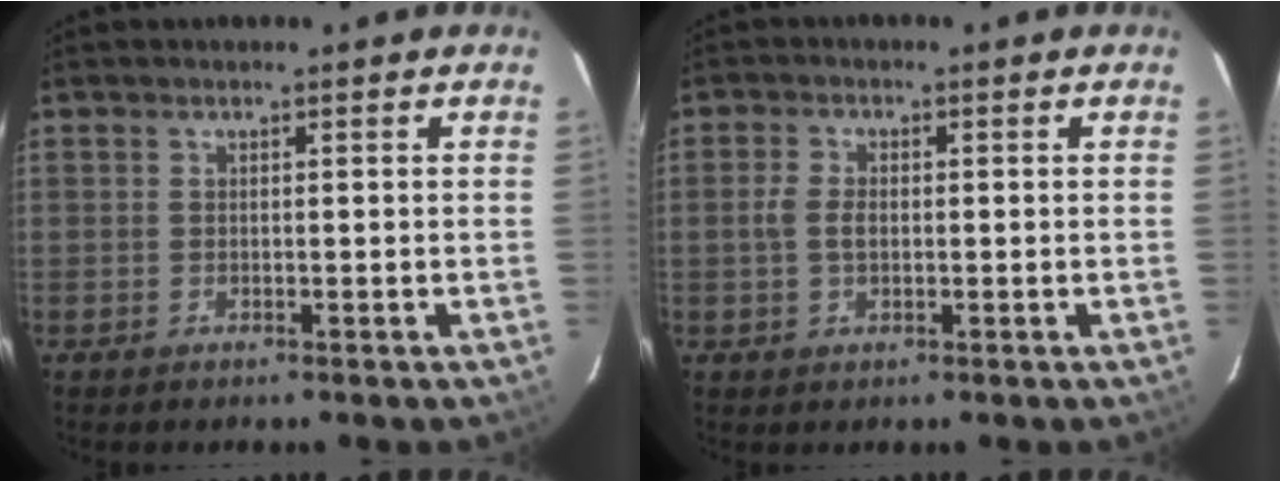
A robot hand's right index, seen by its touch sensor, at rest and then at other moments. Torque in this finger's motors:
{"motor_torque": [0.08, 0.16, -0.02, 0.02]}